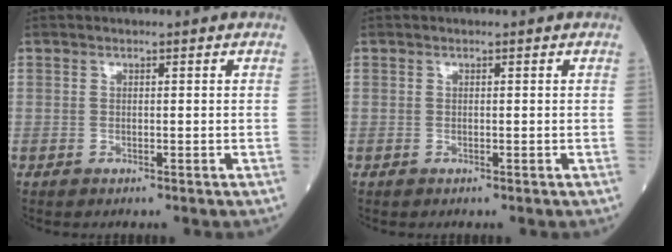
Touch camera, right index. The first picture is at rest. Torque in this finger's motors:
{"motor_torque": [0.00, 0.00, 0.01, 0.01]}